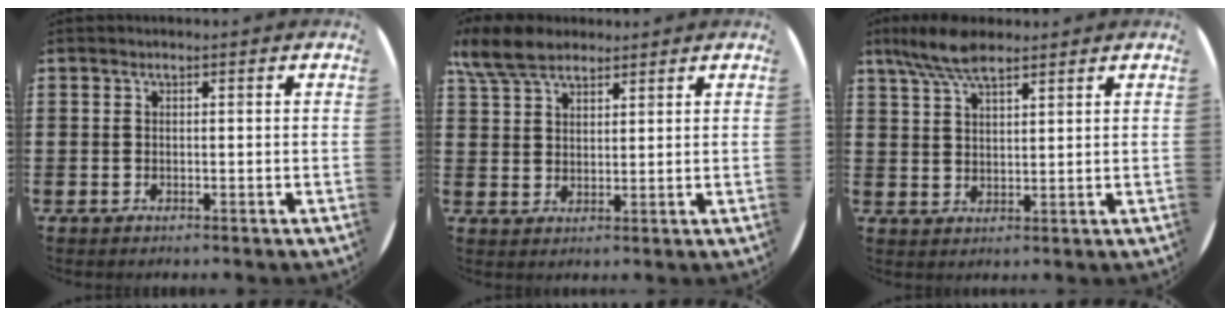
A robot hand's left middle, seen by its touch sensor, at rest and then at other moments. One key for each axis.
{"total": 6.4, "fx": 5.4, "fy": 2.3, "fz": 2.5, "tx": -0.064, "ty": -0.005, "tz": 0.103}
{"total": 6.7, "fx": 5.2, "fy": 2.1, "fz": 3.7, "tx": -0.084, "ty": -0.006, "tz": 0.095}